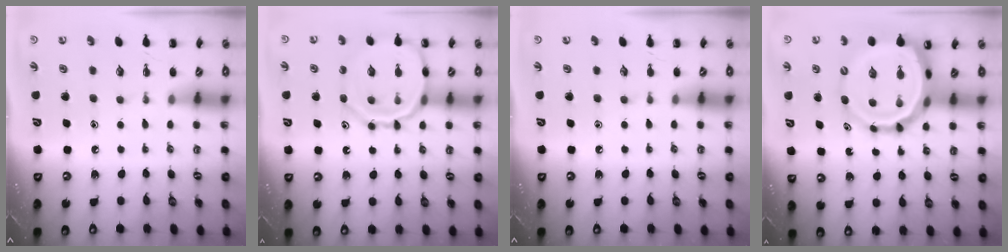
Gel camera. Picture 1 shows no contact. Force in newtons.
{"total": 14.0, "press": 13.9, "slide": 1.3}
{"total": 0.0}
{"total": 13.1, "press": 12.6, "slide": 3.5}